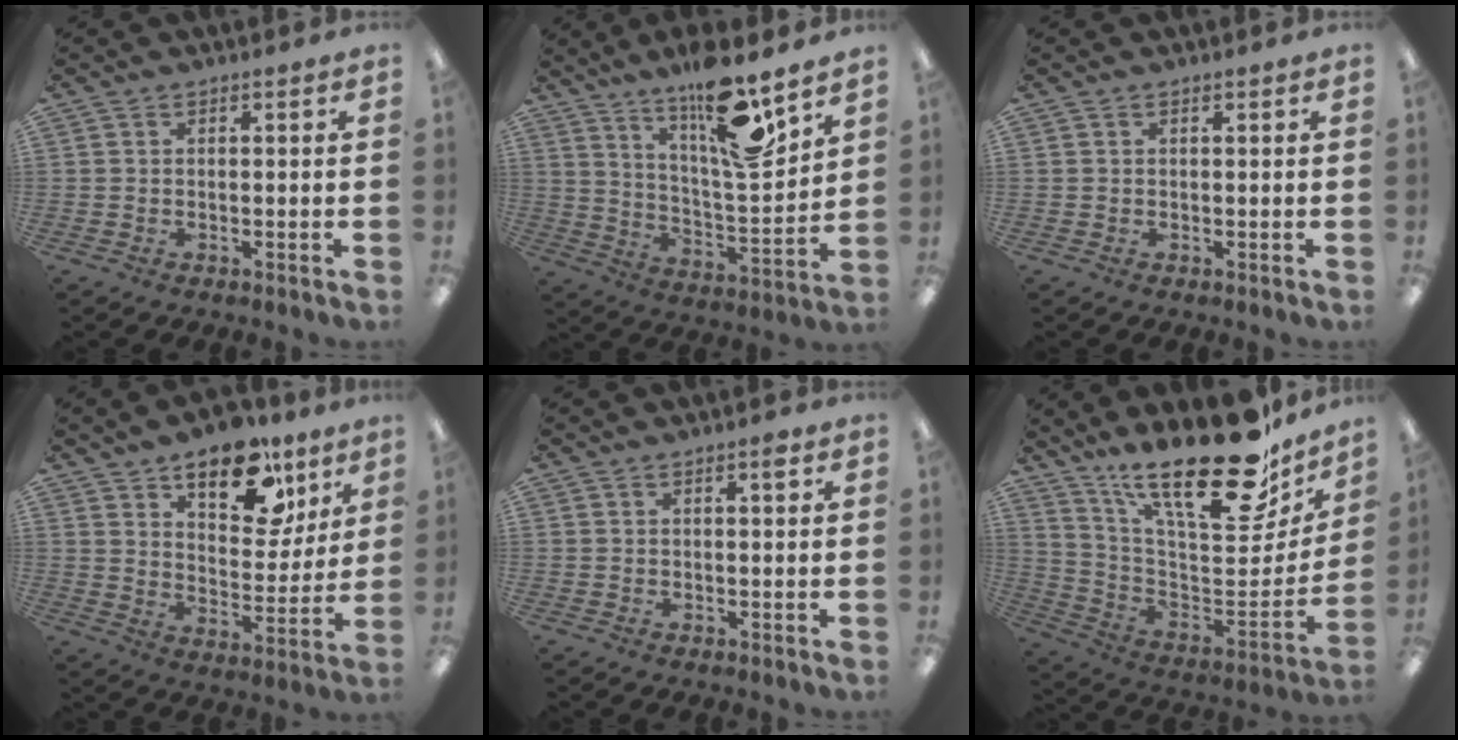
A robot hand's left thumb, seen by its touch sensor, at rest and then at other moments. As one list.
[{"total": 16.8, "force": [12.6, 3.0, 10.7], "torque": [-0.184, -0.080, 0.205]}, {"total": 0.0}, {"total": 17.7, "force": [11.9, 8.8, 9.8], "torque": [-0.128, -0.064, 0.199]}, {"total": 1.8, "force": [1.0, 0.4, 1.4], "torque": [-0.022, -0.001, 0.015]}, {"total": 27.0, "force": [19.5, 8.7, 16.5], "torque": [-0.232, -0.144, 0.324]}]